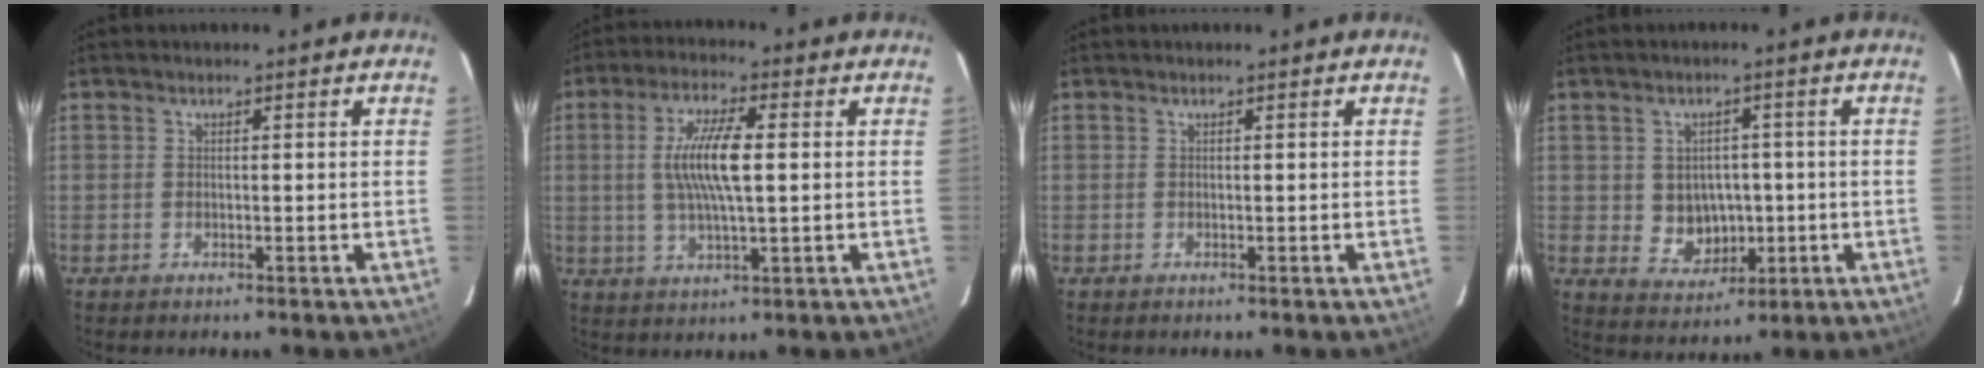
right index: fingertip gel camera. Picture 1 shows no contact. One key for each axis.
{"total": 9.7, "fx": 0.9, "fy": 2.0, "fz": 9.4, "tx": -0.183, "ty": 0.004, "tz": 0.019}
{"total": 0.0}
{"total": 6.7, "fx": -0.5, "fy": 6.0, "fz": 2.9, "tx": -0.061, "ty": 0.009, "tz": 0.012}